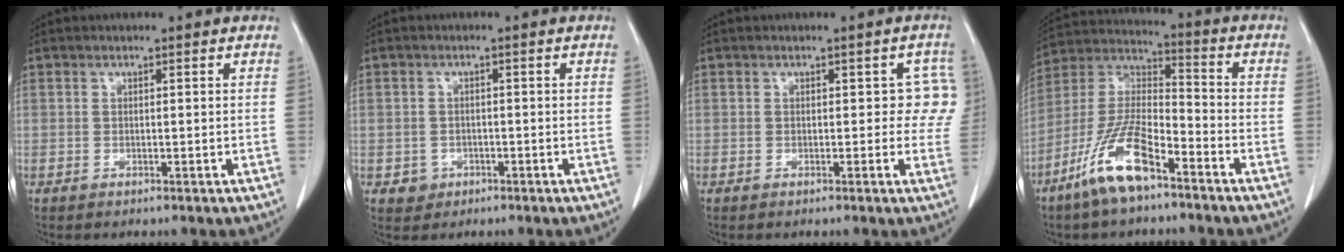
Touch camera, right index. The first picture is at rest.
{"total": 1.0, "force": [-0.3, 1.0, 0.0], "torque": [0.002, 0.006, -0.006]}
{"total": 4.0, "force": [0.5, 2.7, 3.0], "torque": [-0.004, 0.017, -0.002]}
{"total": 12.7, "force": [-7.8, 3.2, 9.5], "torque": [-0.201, -0.008, -0.152]}